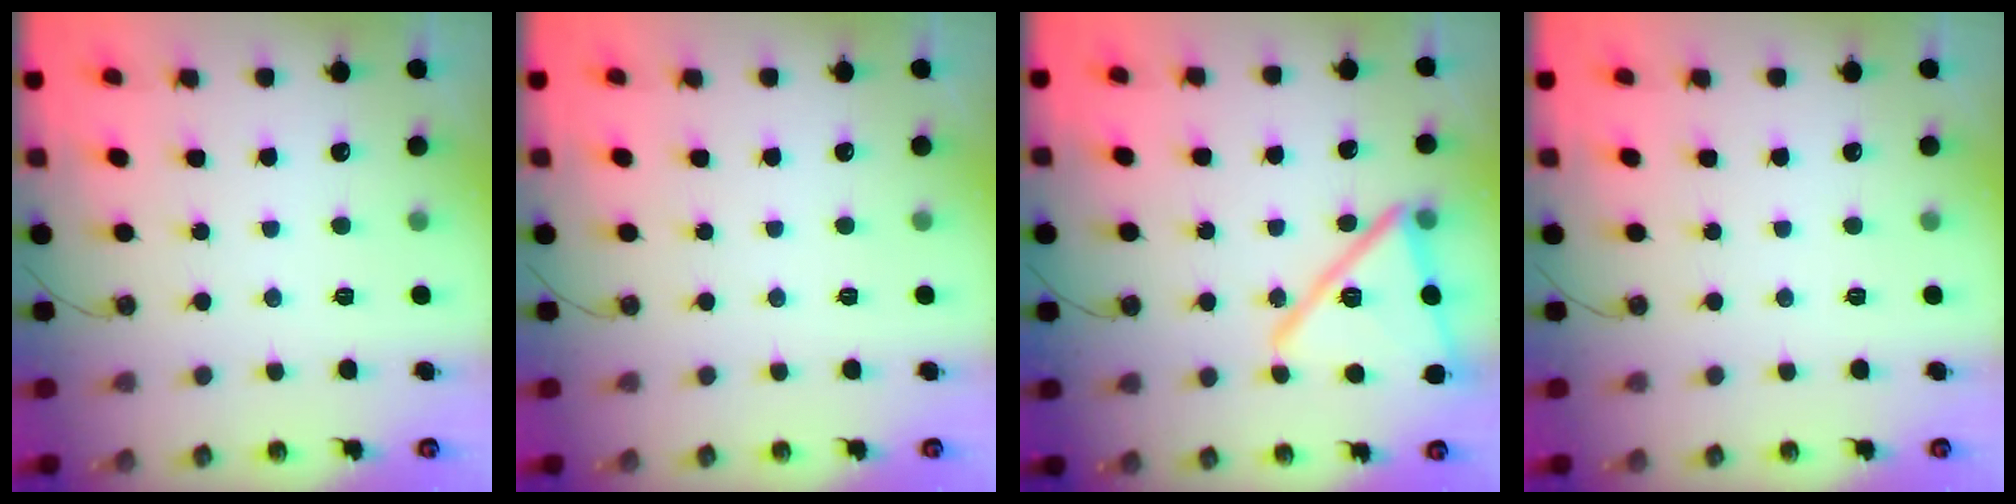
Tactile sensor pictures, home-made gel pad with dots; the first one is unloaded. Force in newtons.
{"total": 0.0}
{"total": 18.9, "press": 18.9, "slide": 1.2}
{"total": 0.0}